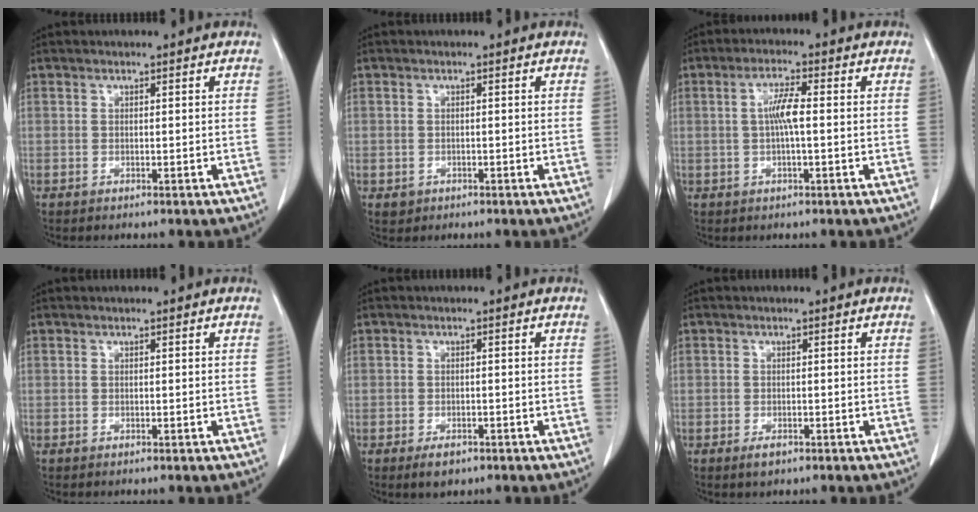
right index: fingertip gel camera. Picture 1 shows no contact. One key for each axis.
{"total": 1.5, "fx": -0.6, "fy": 1.4, "fz": 0.1, "tx": -0.002, "ty": 0.005, "tz": -0.003}
{"total": 4.2, "fx": 0.1, "fy": 0.4, "fz": 4.2, "tx": -0.081, "ty": 0.006, "tz": 0.001}
{"total": 0.0}
{"total": 2.6, "fx": -1.6, "fy": 1.6, "fz": 1.3, "tx": -0.022, "ty": 0.000, "tz": -0.017}
{"total": 1.8, "fx": -1.1, "fy": 0.9, "fz": 1.0, "tx": -0.019, "ty": 0.001, "tz": -0.012}